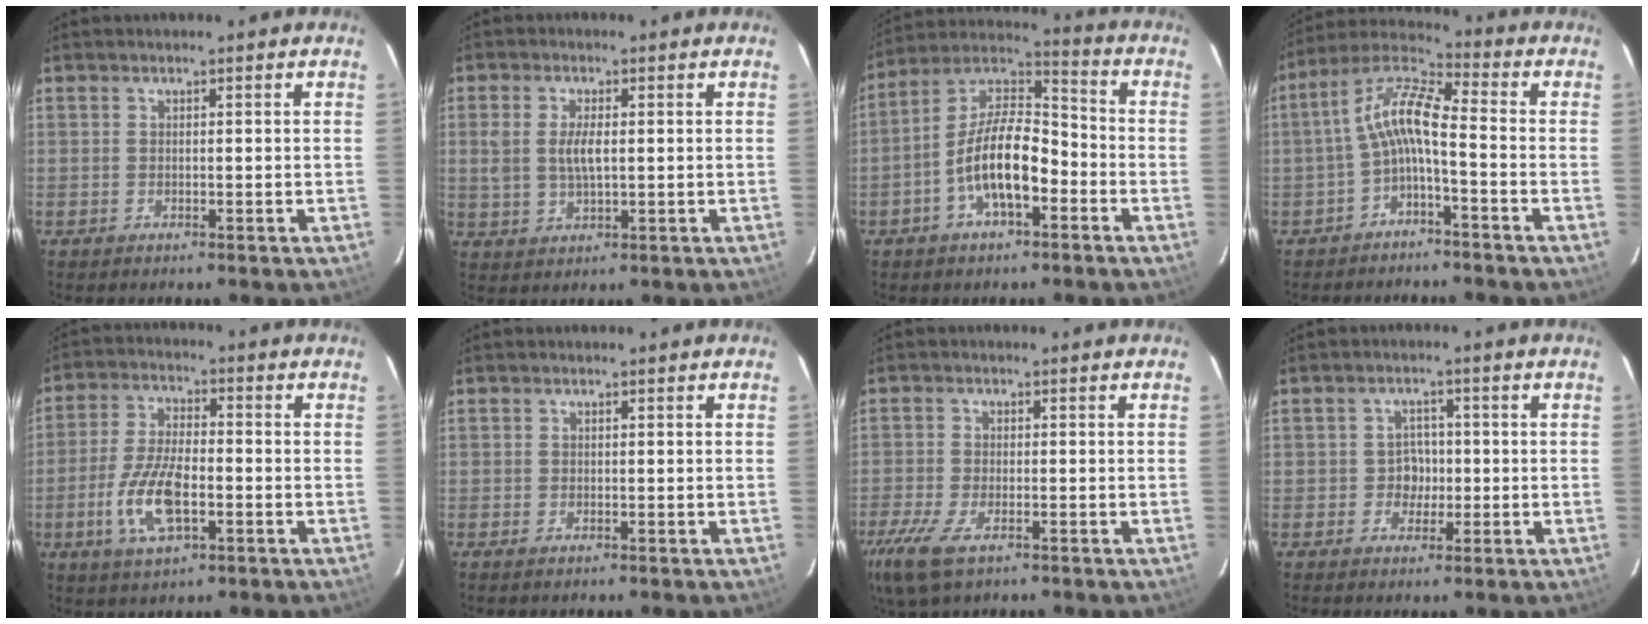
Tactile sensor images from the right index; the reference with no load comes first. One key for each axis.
{"total": 5.0, "fx": 0.6, "fy": 2.3, "fz": 4.3, "tx": -0.086, "ty": 0.004, "tz": 0.014}
{"total": 13.0, "fx": -4.9, "fy": 5.4, "fz": 10.8, "tx": -0.213, "ty": 0.017, "tz": -0.090}
{"total": 8.5, "fx": -2.3, "fy": 2.0, "fz": 7.9, "tx": -0.178, "ty": 0.023, "tz": -0.049}
{"total": 10.7, "fx": -3.6, "fy": 4.3, "fz": 9.1, "tx": -0.193, "ty": -0.002, "tz": -0.066}
{"total": 0.5, "fx": -0.3, "fy": 0.3, "fz": 0.3, "tx": -0.007, "ty": -0.002, "tz": -0.007}
{"total": 9.9, "fx": -5.9, "fy": 4.0, "fz": 6.8, "tx": -0.168, "ty": -0.036, "tz": -0.112}
{"total": 3.3, "fx": -0.8, "fy": 3.1, "fz": 0.7, "tx": -0.010, "ty": 0.012, "tz": -0.014}